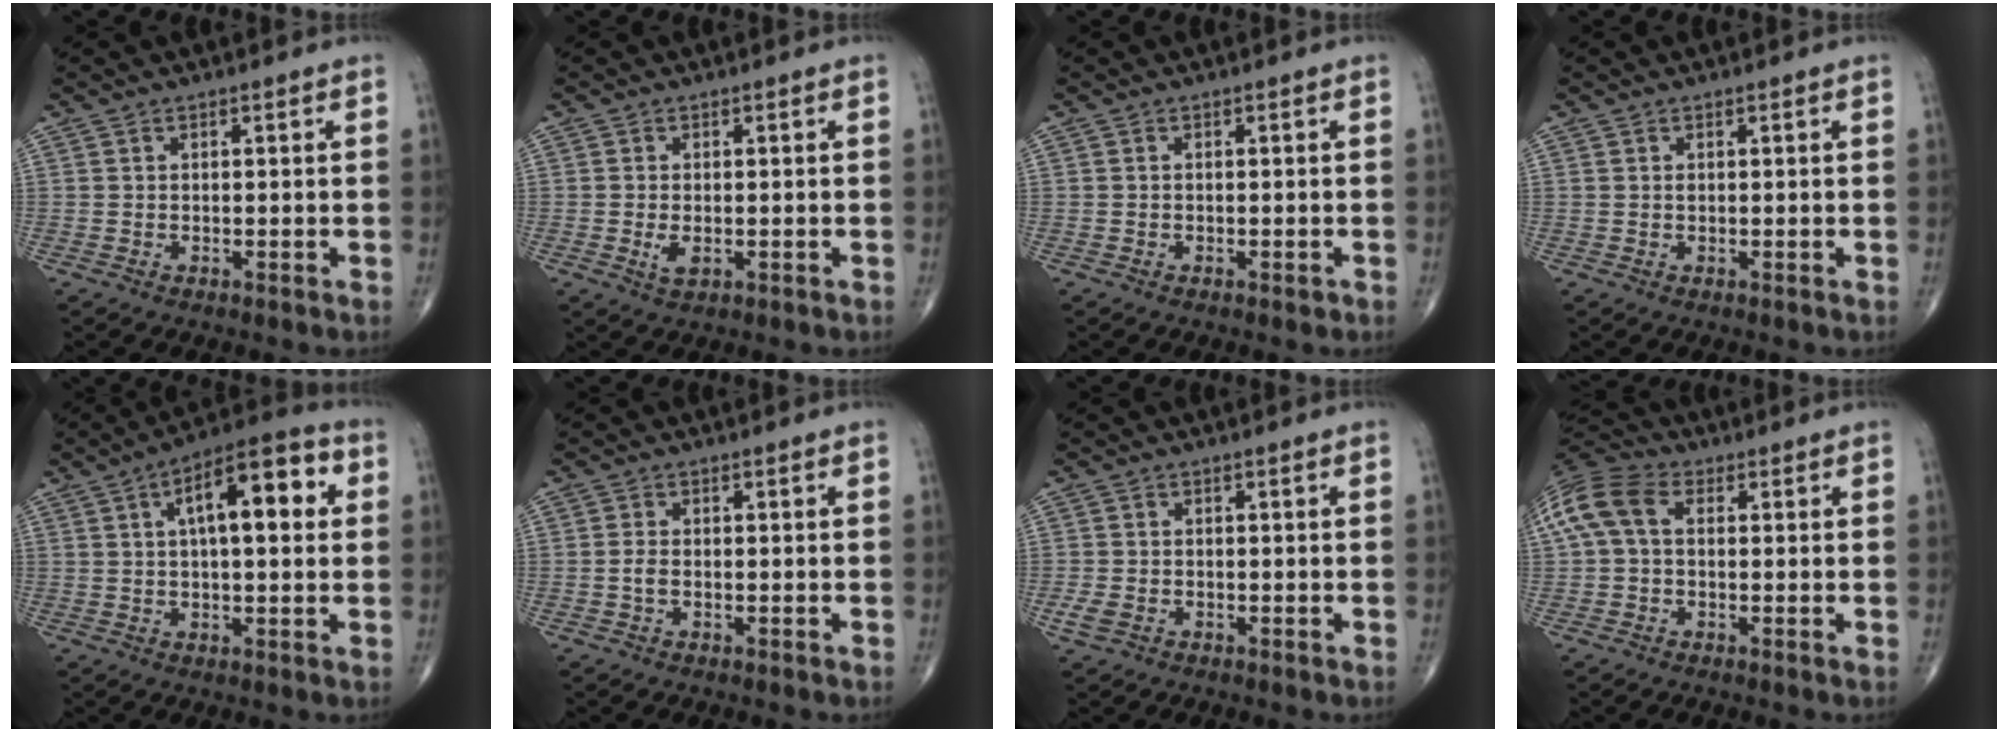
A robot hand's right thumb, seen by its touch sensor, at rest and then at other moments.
{"total": 2.5, "force": [-0.4, 1.3, 2.1], "torque": [-0.043, -0.006, -0.007]}
{"total": 0.6, "force": [-0.3, 0.2, 0.4], "torque": [-0.005, -0.001, -0.005]}
{"total": 0.0}
{"total": 14.4, "force": [3.7, 5.6, 12.7], "torque": [-0.172, 0.023, 0.046]}
{"total": 1.5, "force": [-0.3, 0.8, 1.2], "torque": [-0.027, 0.001, -0.008]}
{"total": 2.4, "force": [-1.0, 1.6, 1.5], "torque": [-0.037, -0.001, -0.017]}
{"total": 10.1, "force": [1.5, 6.7, 7.5], "torque": [-0.166, 0.033, 0.020]}